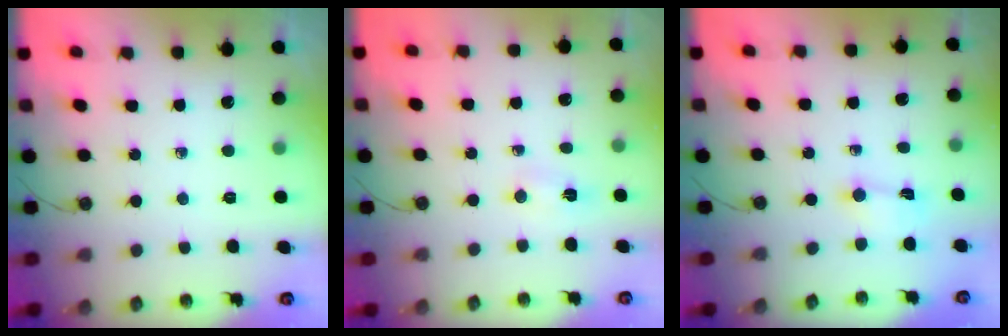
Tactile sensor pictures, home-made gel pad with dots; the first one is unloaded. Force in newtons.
{"total": 2.1, "press": 1.6, "slide": 1.3}
{"total": 1.0, "press": 0.9, "slide": 0.5}